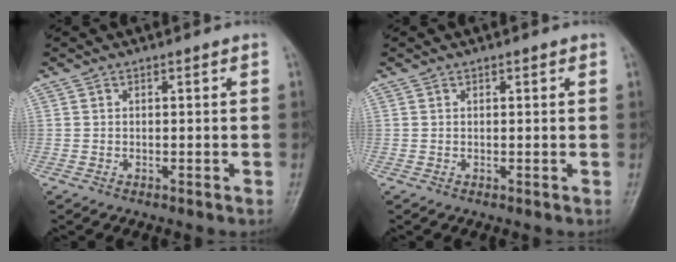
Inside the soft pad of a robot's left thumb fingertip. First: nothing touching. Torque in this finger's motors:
{"motor_torque": [-0.22, -0.12, 0.03, 0.00, -0.02]}